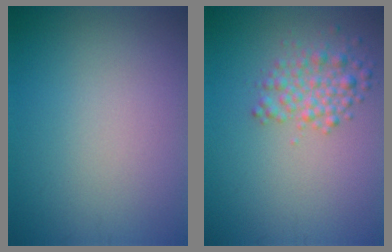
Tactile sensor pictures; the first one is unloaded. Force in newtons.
{"total": 2.9, "press": 2.9, "slide": 0.1}